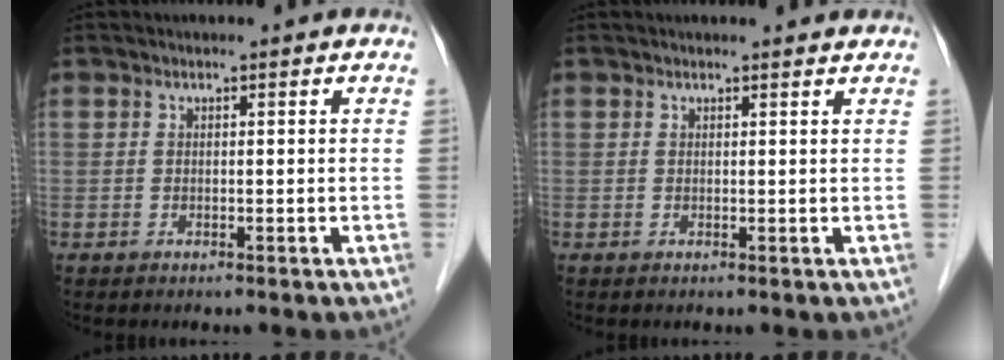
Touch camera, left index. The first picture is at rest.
{"total": 1.9, "force": [1.8, 0.2, 0.2], "torque": [-0.009, 0.001, 0.018]}